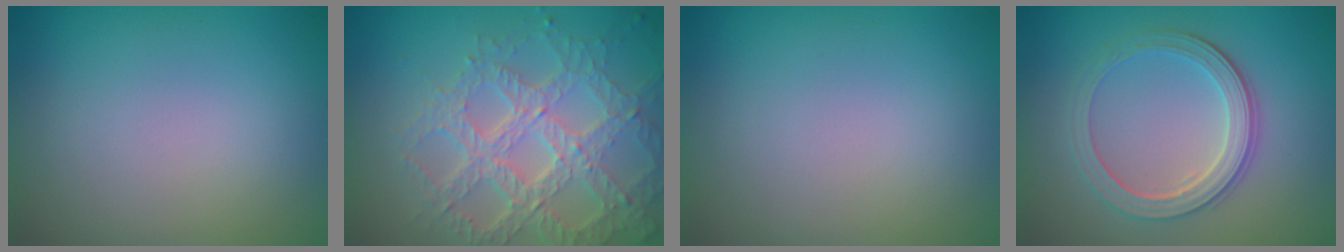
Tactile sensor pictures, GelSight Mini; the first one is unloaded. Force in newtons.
{"total": 7.0, "press": 5.1, "slide": 4.8}
{"total": 0.0}
{"total": 4.0, "press": 3.4, "slide": 2.0}